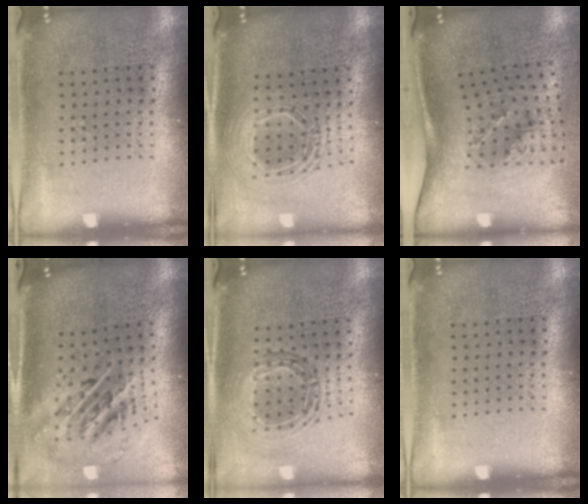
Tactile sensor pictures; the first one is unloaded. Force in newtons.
{"total": 1.8, "press": 1.5, "slide": 1.1}
{"total": 1.8, "press": 1.2, "slide": 1.3}
{"total": 2.6, "press": 1.8, "slide": 2.0}
{"total": 0.9, "press": 0.9, "slide": 0.1}
{"total": 0.0}